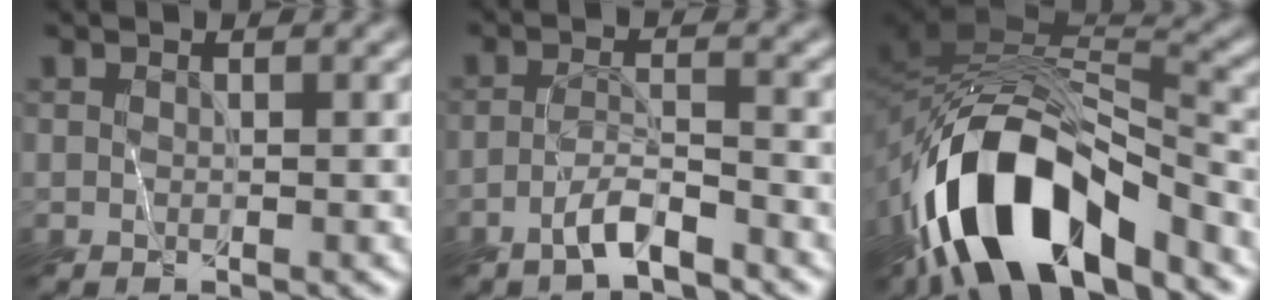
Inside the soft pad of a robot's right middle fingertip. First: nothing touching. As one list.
[{"total": 2.9, "force": [-2.6, -0.1, 1.3], "torque": [-0.030, 0.005, -0.057]}, {"total": 12.5, "force": [-7.8, 5.4, 8.1], "torque": [-0.139, -0.005, -0.141]}]